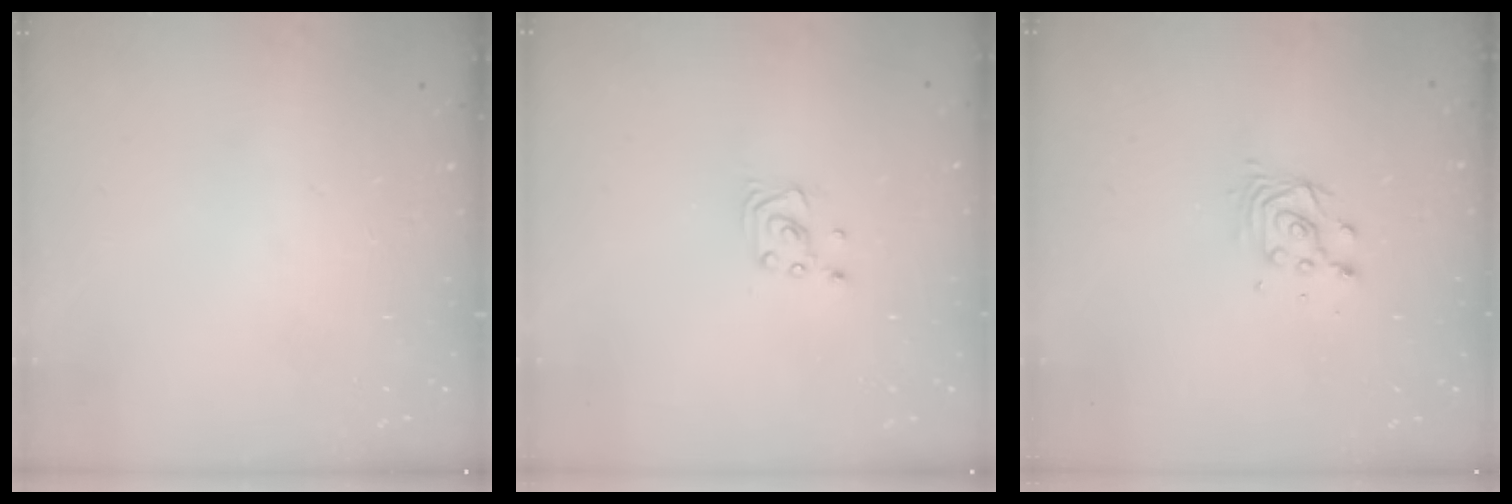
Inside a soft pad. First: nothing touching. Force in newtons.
{"total": 2.2, "press": 2.2, "slide": 0.2}
{"total": 4.7, "press": 4.7, "slide": 0.4}